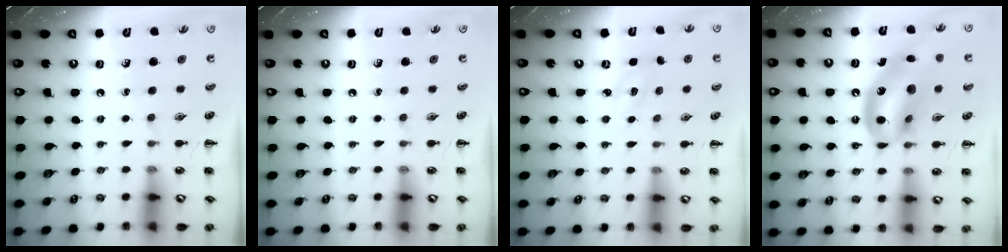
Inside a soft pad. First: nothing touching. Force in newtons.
{"total": 0.0}
{"total": 1.8, "press": 1.7, "slide": 0.5}
{"total": 17.3, "press": 16.7, "slide": 4.4}